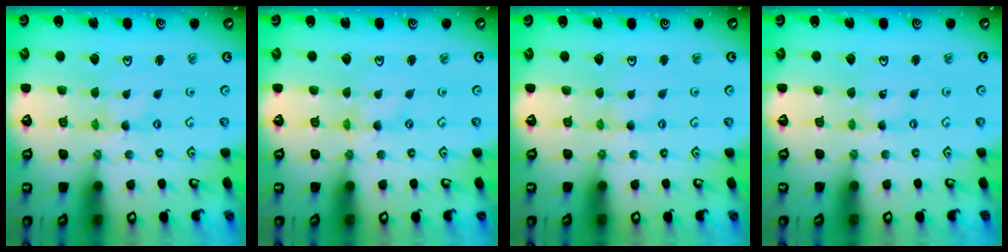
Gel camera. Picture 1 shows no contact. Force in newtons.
{"total": 0.0}
{"total": 1.8, "press": 1.7, "slide": 0.3}
{"total": 0.0}